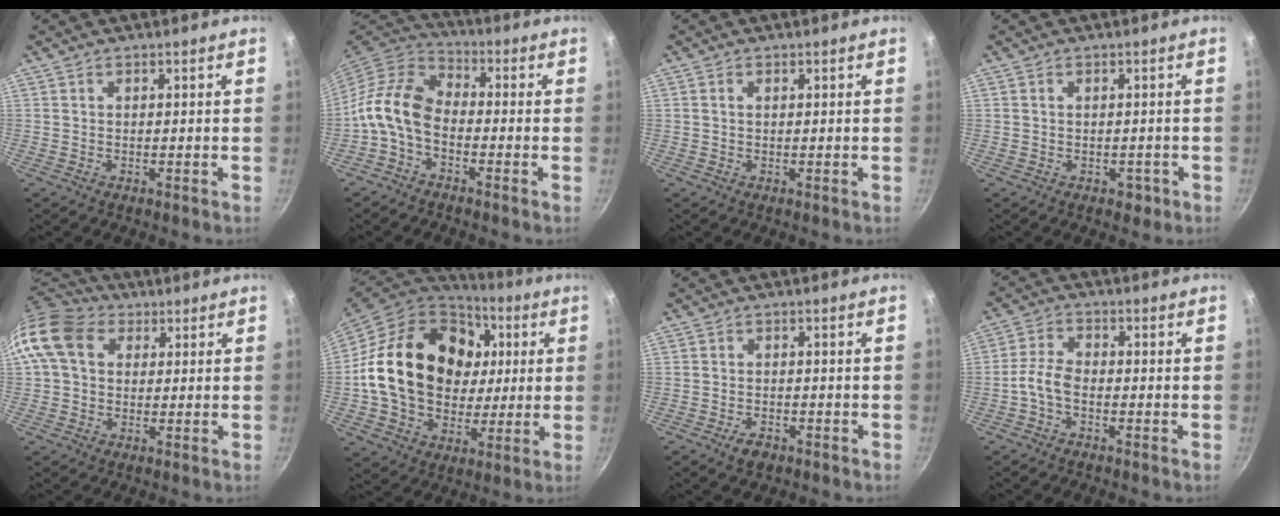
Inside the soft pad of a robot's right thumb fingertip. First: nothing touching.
{"total": 10.3, "force": [-2.8, 6.6, 7.4], "torque": [-0.136, 0.043, -0.074]}
{"total": 0.9, "force": [0.2, 0.6, 0.6], "torque": [-0.010, 0.003, 0.003]}
{"total": 2.1, "force": [-0.8, 1.6, 1.2], "torque": [0.000, 0.014, -0.001]}
{"total": 12.0, "force": [2.8, 9.3, 7.0], "torque": [-0.122, 0.020, 0.035]}
{"total": 25.2, "force": [3.6, 19.3, 15.8], "torque": [-0.249, 0.018, 0.070]}
{"total": 3.2, "force": [-2.0, 1.8, 1.7], "torque": [-0.028, 0.015, -0.031]}
{"total": 4.3, "force": [-2.0, 2.2, 3.1], "torque": [-0.068, 0.025, -0.049]}